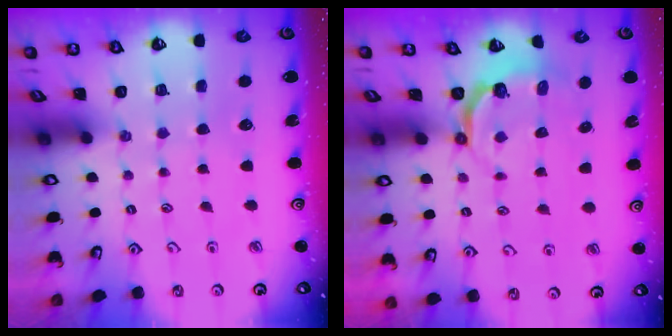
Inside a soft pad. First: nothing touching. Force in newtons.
{"total": 4.3, "press": 3.1, "slide": 3.0}